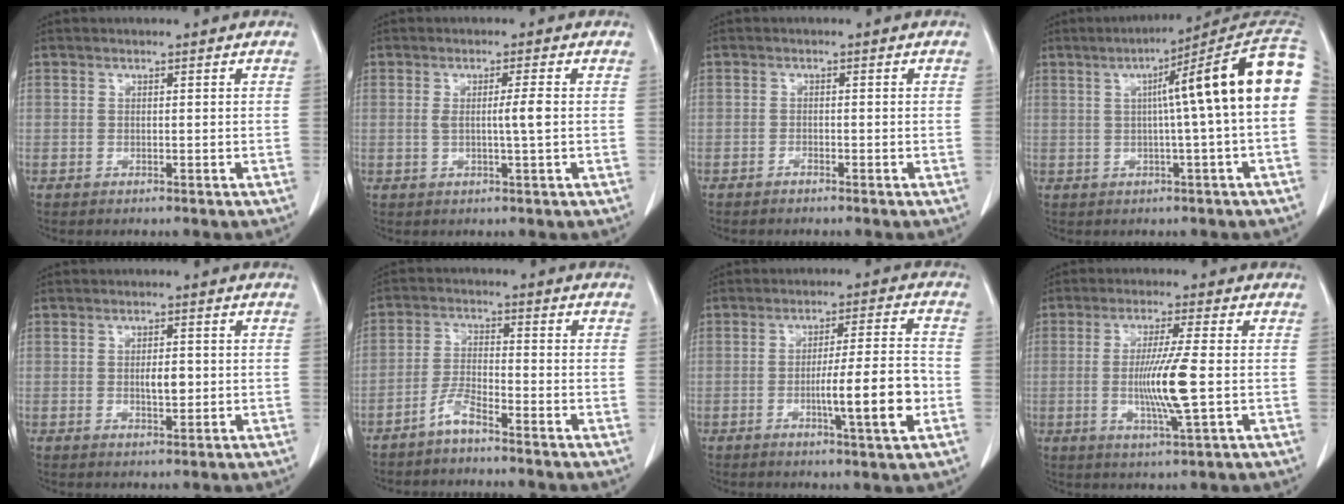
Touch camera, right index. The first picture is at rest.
{"total": 3.2, "force": [0.1, -0.4, 3.1], "torque": [-0.057, -0.004, 0.001]}
{"total": 0.6, "force": [-0.6, 0.1, 0.2], "torque": [-0.003, 0.001, -0.011]}
{"total": 15.5, "force": [2.5, -0.1, 15.3], "torque": [-0.201, 0.044, 0.025]}
{"total": 3.0, "force": [-0.1, 1.1, 2.8], "torque": [-0.047, -0.001, 0.001]}
{"total": 3.9, "force": [-3.2, 0.2, 2.1], "torque": [-0.047, -0.002, -0.069]}
{"total": 9.9, "force": [-2.8, -0.2, 9.5], "torque": [-0.147, -0.005, -0.046]}
{"total": 8.8, "force": [-0.9, -0.4, 8.7], "torque": [-0.167, -0.015, -0.018]}